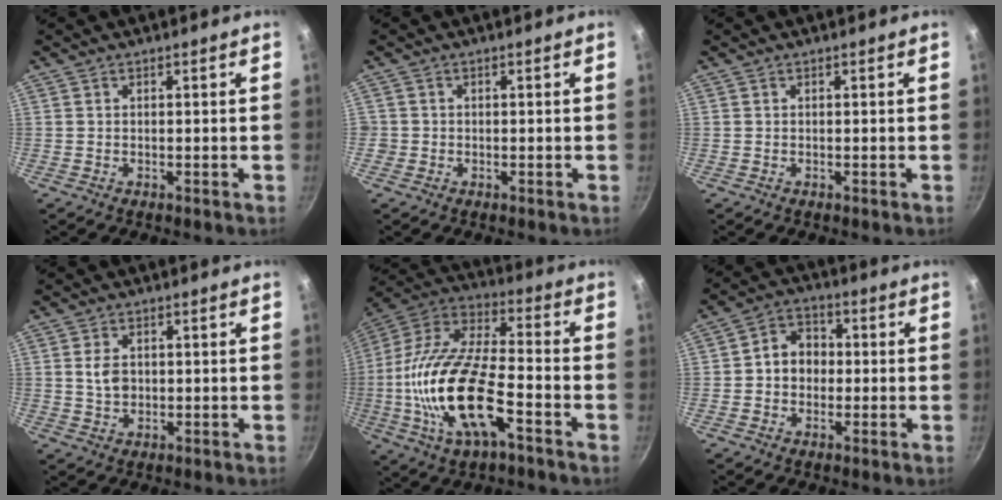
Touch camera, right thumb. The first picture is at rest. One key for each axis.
{"total": 1.4, "fx": -0.4, "fy": 1.3, "fz": 0.2, "tx": 0.000, "ty": 0.004, "tz": -0.007}
{"total": 0.0}
{"total": 4.0, "fx": 0.5, "fy": 2.9, "fz": 2.7, "tx": -0.041, "ty": -0.001, "tz": 0.010}
{"total": 22.4, "fx": -6.6, "fy": 9.1, "fz": 19.4, "tx": -0.372, "ty": 0.030, "tz": -0.139}
{"total": 7.1, "fx": -0.2, "fy": 5.9, "fz": 4.0, "tx": -0.030, "ty": 0.017, "tz": -0.015}